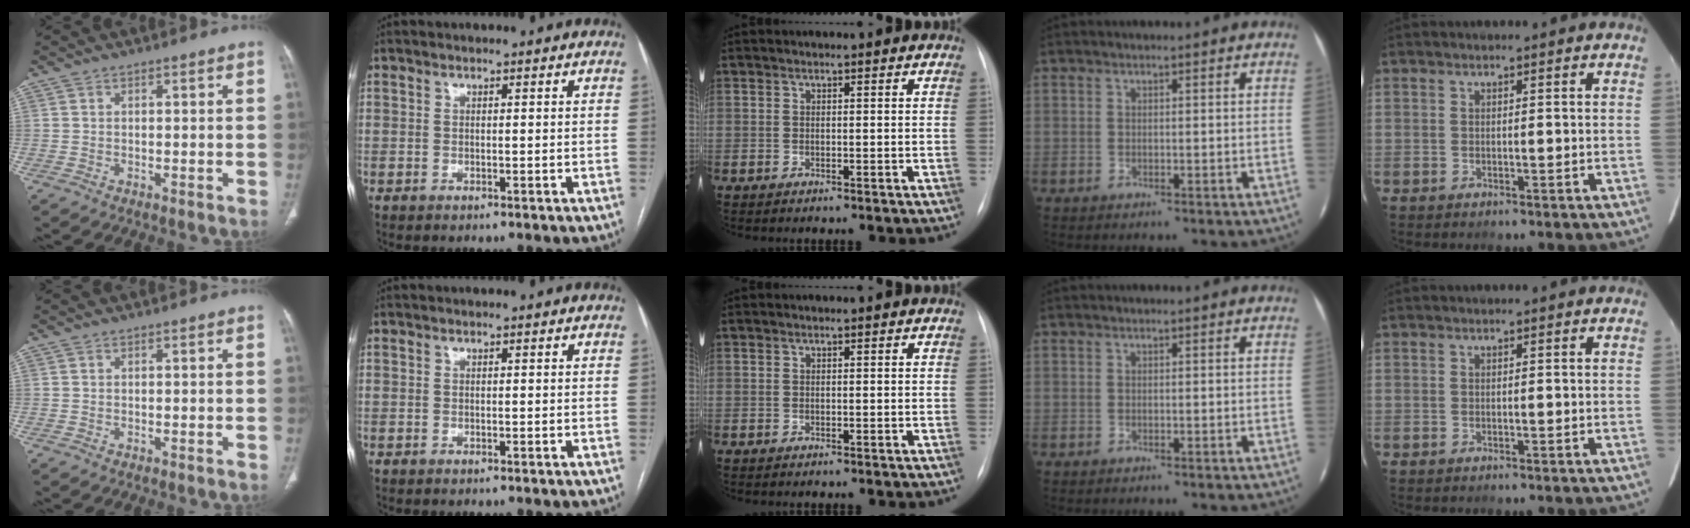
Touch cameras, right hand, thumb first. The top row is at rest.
{}